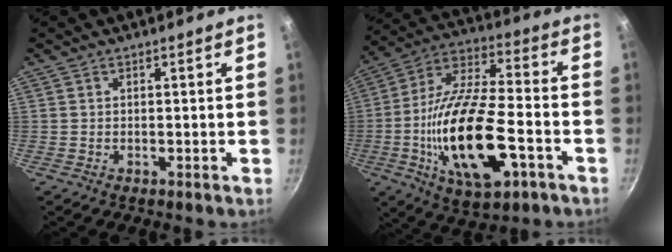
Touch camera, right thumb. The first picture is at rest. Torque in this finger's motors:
{"motor_torque": [0.62, 0.59, 2.15, -0.62, 0.72]}